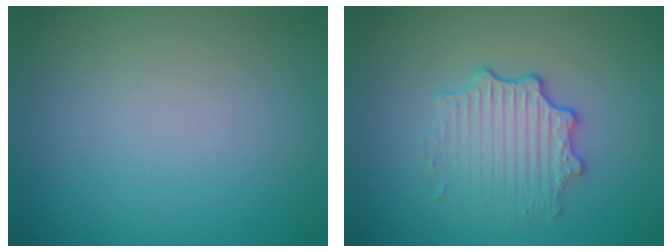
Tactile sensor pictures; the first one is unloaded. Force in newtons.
{"total": 3.5, "press": 2.7, "slide": 2.2}